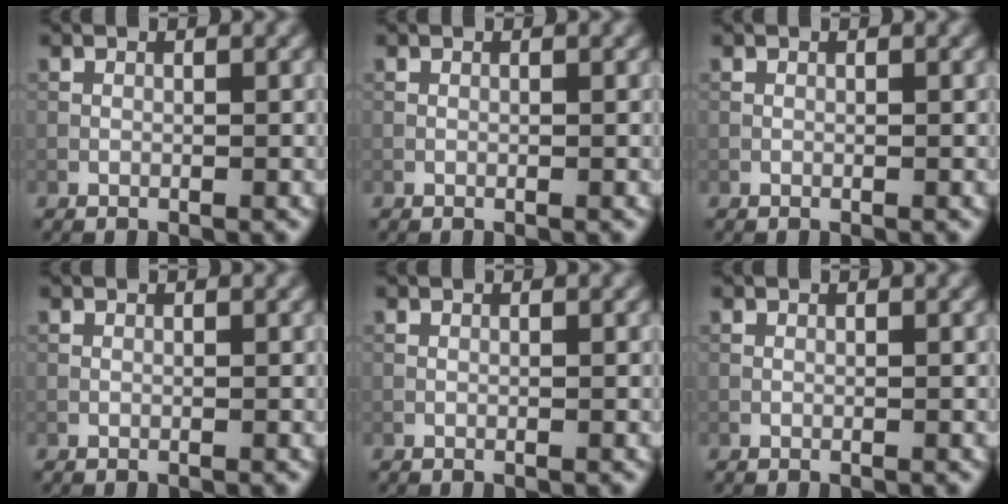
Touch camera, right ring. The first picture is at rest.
{"total": 0.0}
{"total": 0.0}
{"total": 0.0}
{"total": 0.0}
{"total": 0.0}